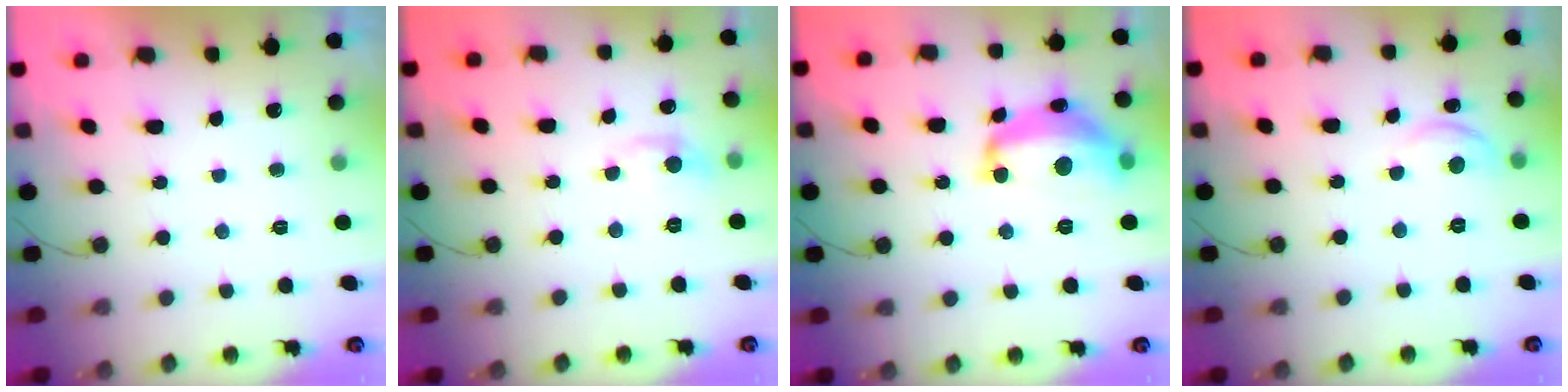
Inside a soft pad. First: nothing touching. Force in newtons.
{"total": 5.3, "press": 5.2, "slide": 0.6}
{"total": 15.3, "press": 15.2, "slide": 1.3}
{"total": 6.9, "press": 6.9, "slide": 0.6}